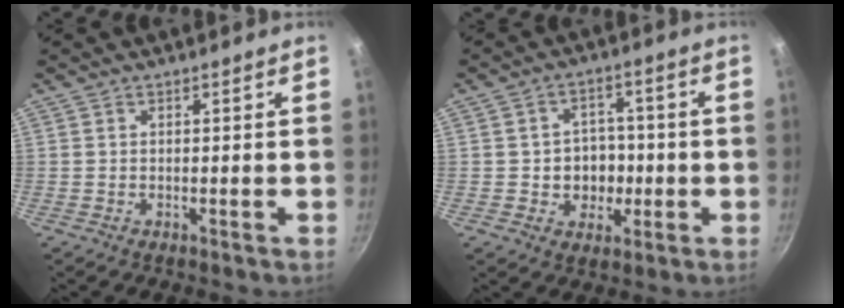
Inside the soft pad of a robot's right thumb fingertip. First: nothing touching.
{"total": 7.6, "force": [-1.0, 6.5, 3.7], "torque": [-0.020, 0.013, -0.011]}